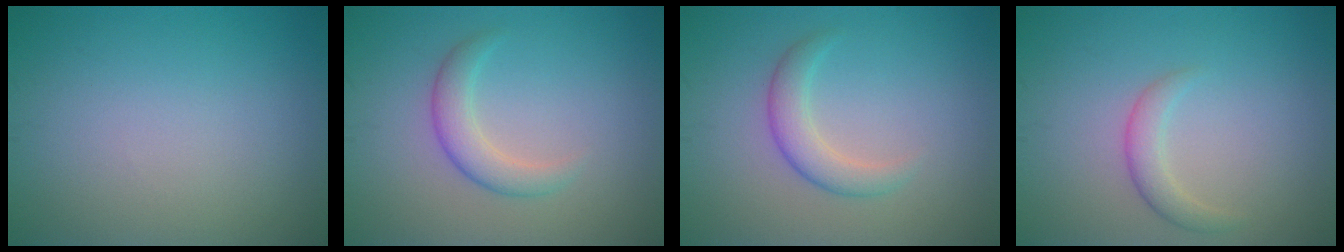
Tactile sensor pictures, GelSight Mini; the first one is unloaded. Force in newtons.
{"total": 2.5, "press": 2.5, "slide": 0.1}
{"total": 2.5, "press": 2.5, "slide": 0.1}
{"total": 2.5, "press": 2.5, "slide": 0.1}